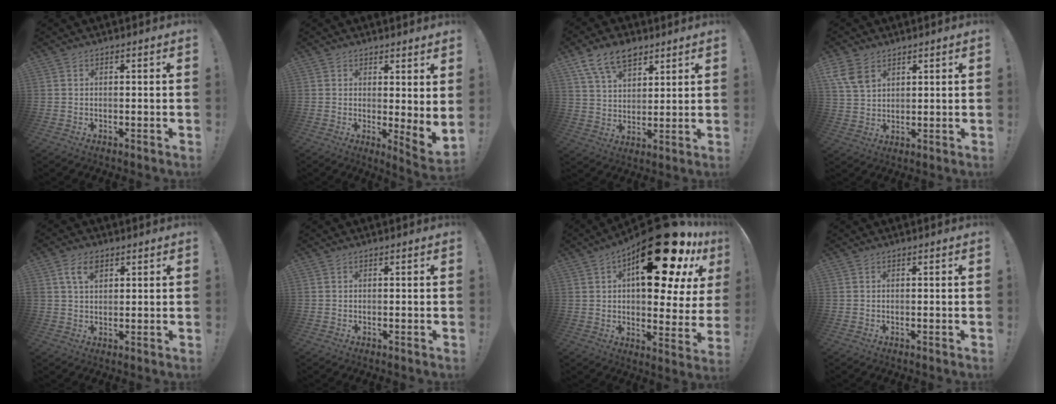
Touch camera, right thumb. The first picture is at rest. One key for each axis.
{"total": 3.7, "fx": 1.9, "fy": 0.2, "fz": 3.1, "tx": -0.036, "ty": -0.031, "tz": 0.035}
{"total": 11.6, "fx": 7.4, "fy": 6.5, "fz": 6.1, "tx": -0.108, "ty": -0.028, "tz": 0.141}
{"total": 8.1, "fx": 4.6, "fy": 5.1, "fz": 4.3, "tx": -0.085, "ty": -0.013, "tz": 0.092}
{"total": 5.7, "fx": 2.7, "fy": 3.2, "fz": 3.9, "tx": -0.069, "ty": 0.000, "tz": 0.049}
{"total": 0.0}
{"total": 29.0, "fx": 12.4, "fy": 11.7, "fz": 23.4, "tx": -0.326, "ty": -0.075, "tz": 0.208}
{"total": 0.0}